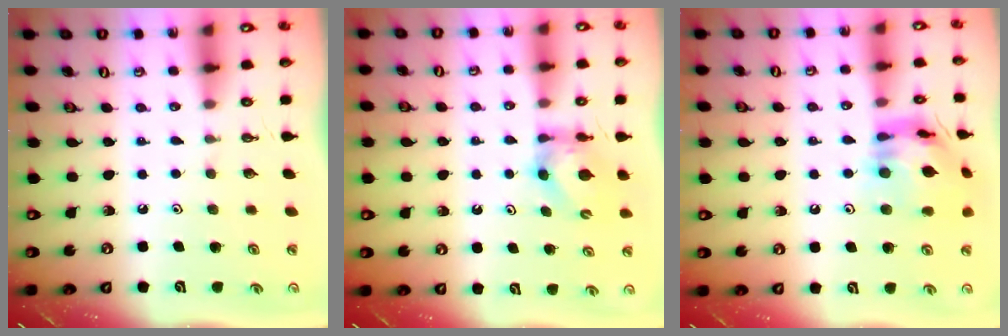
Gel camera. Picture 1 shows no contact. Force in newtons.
{"total": 6.1, "press": 6.1, "slide": 0.3}
{"total": 15.8, "press": 15.7, "slide": 1.5}